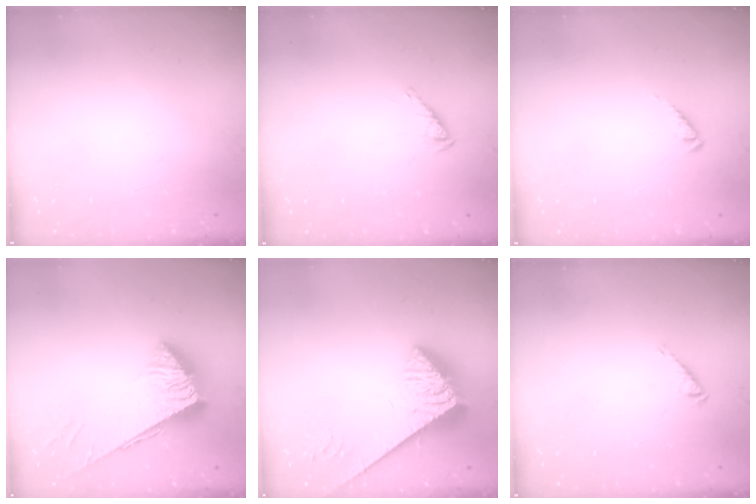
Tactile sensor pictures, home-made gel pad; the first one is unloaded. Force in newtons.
{"total": 2.9, "press": 2.9, "slide": 0.3}
{"total": 1.8, "press": 1.7, "slide": 0.4}
{"total": 6.8, "press": 6.8, "slide": 0.4}
{"total": 4.8, "press": 4.8, "slide": 0.5}
{"total": 3.4, "press": 3.4, "slide": 0.6}